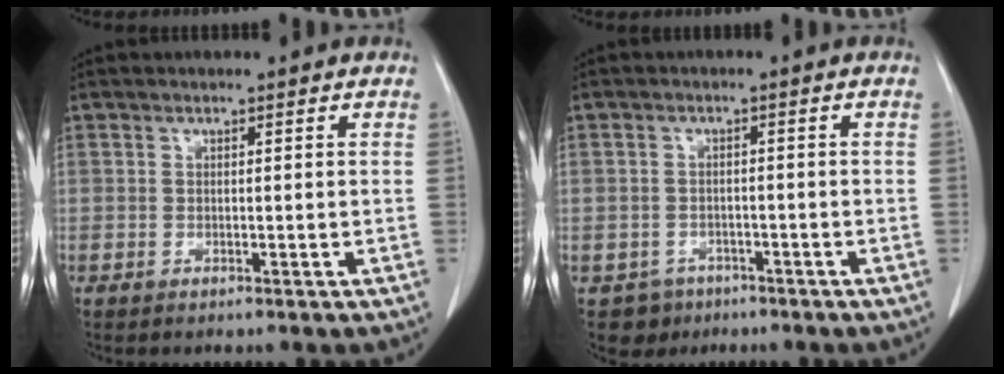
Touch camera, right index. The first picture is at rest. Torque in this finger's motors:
{"motor_torque": [-0.97, 0.61, -0.94, -0.21]}